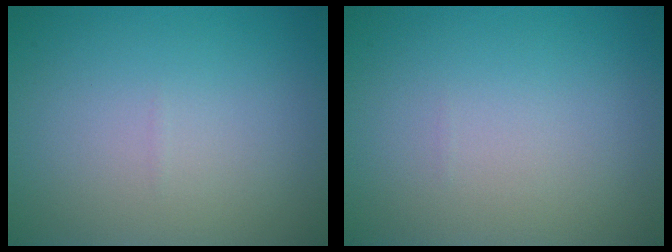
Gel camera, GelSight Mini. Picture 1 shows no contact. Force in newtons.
{"total": 0.0}